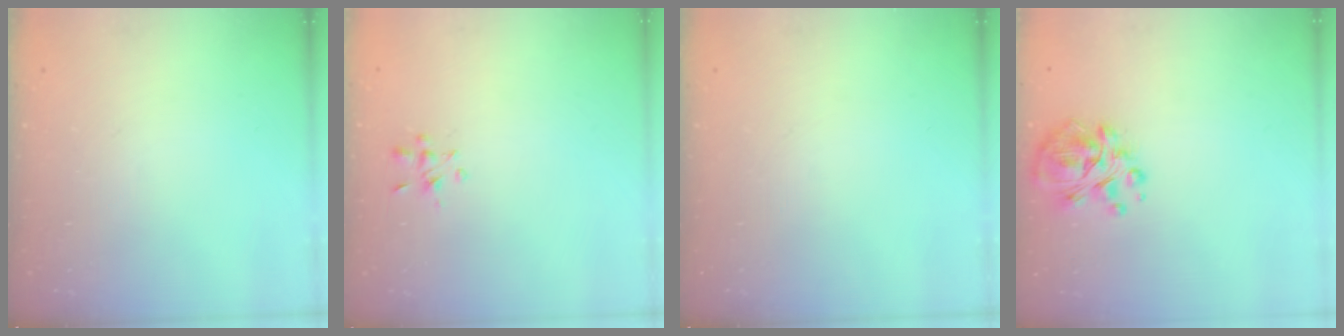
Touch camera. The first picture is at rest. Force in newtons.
{"total": 2.6, "press": 2.5, "slide": 0.7}
{"total": 0.0}
{"total": 10.7, "press": 10.1, "slide": 3.4}